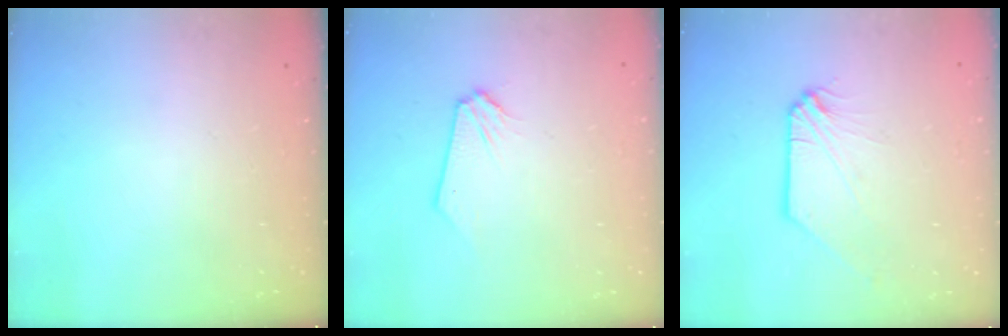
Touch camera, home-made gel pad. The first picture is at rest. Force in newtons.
{"total": 0.0}
{"total": 0.0}